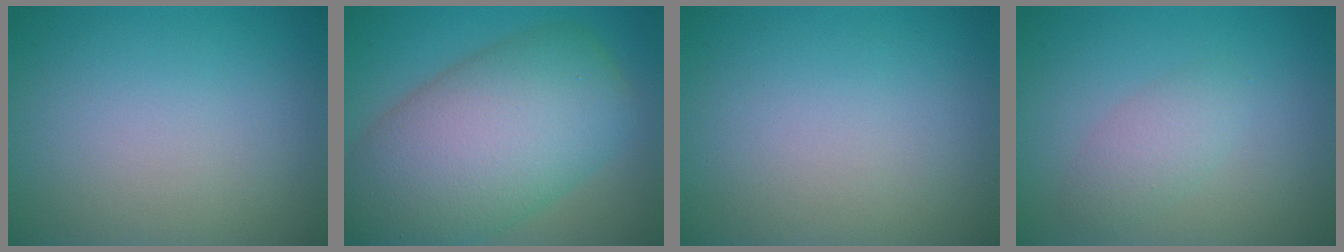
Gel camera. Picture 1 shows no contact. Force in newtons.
{"total": 12.9, "press": 12.9, "slide": 0.6}
{"total": 0.0}
{"total": 2.1, "press": 2.1, "slide": 0.1}